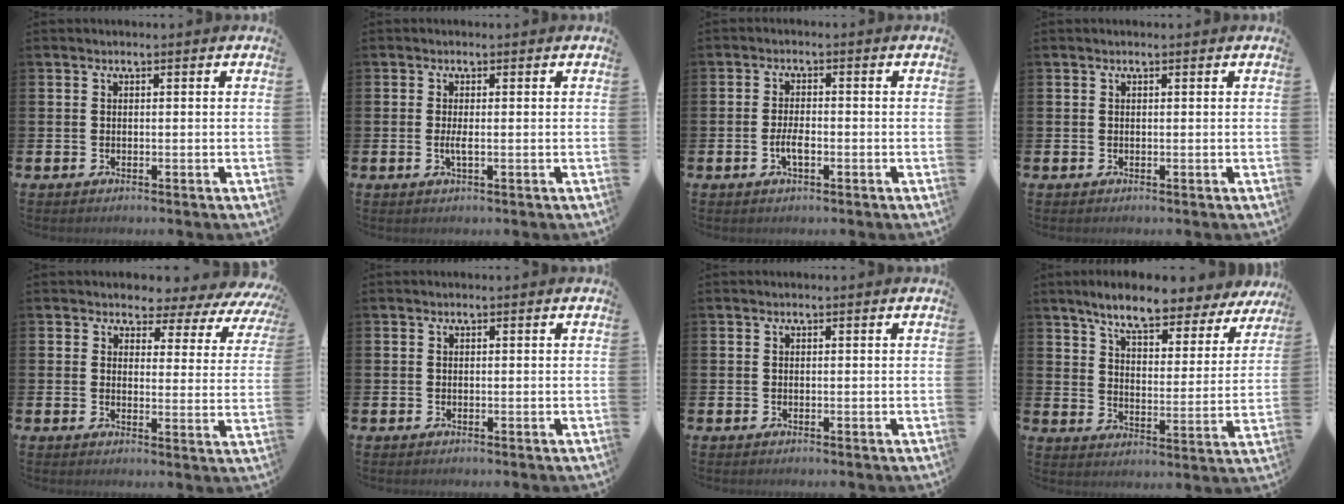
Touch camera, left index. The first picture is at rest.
{"total": 1.4, "force": [-0.2, 0.2, 1.4], "torque": [-0.034, 0.002, -0.003]}
{"total": 2.7, "force": [-0.9, 1.0, 2.4], "torque": [-0.050, -0.001, -0.018]}
{"total": 0.0}
{"total": 3.2, "force": [2.7, 1.7, 0.4], "torque": [-0.017, -0.035, 0.036]}
{"total": 0.0}
{"total": 0.0}
{"total": 8.0, "force": [7.1, 1.3, 3.3], "torque": [-0.089, -0.040, 0.121]}